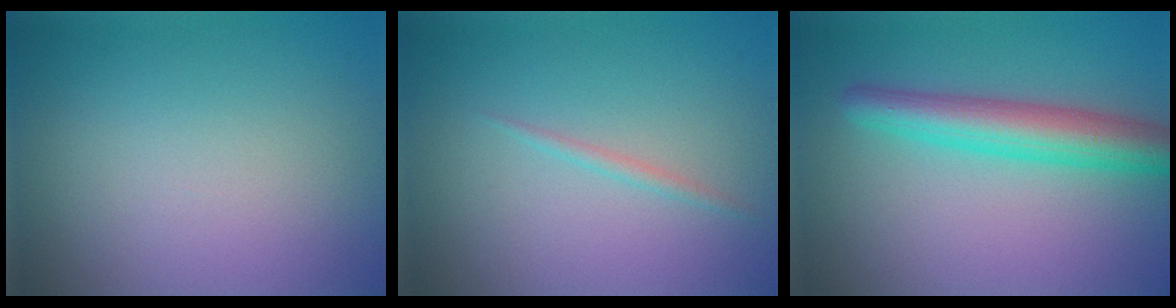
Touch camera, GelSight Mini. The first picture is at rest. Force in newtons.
{"total": 0.8, "press": 0.8, "slide": 0.1}
{"total": 5.4, "press": 5.4, "slide": 0.1}